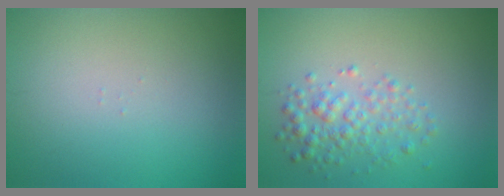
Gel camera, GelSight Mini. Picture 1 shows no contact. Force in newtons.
{"total": 3.0, "press": 3.0, "slide": 0.1}